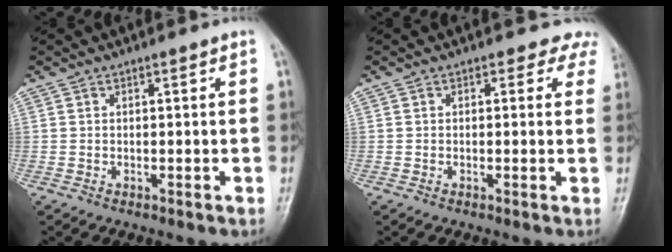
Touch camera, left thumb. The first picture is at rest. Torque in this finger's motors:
{"motor_torque": [0.09, -0.02, -0.40, -0.12, 0.00]}